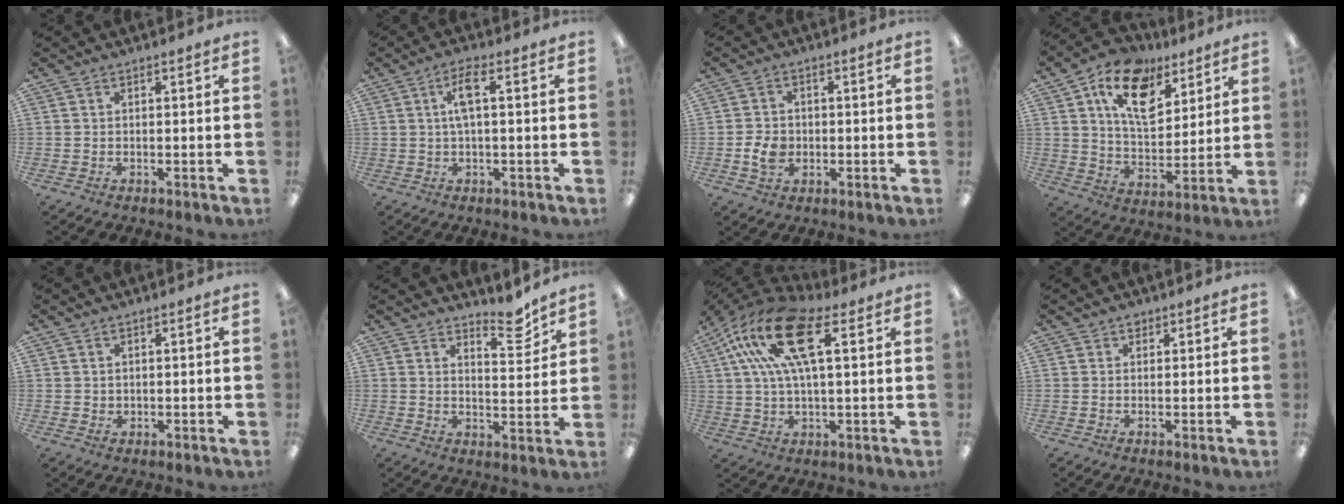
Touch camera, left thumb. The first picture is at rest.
{"total": 5.7, "force": [1.1, 1.6, 5.3], "torque": [-0.105, 0.011, 0.017]}
{"total": 5.2, "force": [-0.9, 3.9, 3.3], "torque": [-0.075, 0.002, -0.019]}
{"total": 15.5, "force": [9.1, 8.5, 9.3], "torque": [-0.155, -0.031, 0.163]}
{"total": 1.4, "force": [0.7, 1.0, 0.8], "torque": [-0.017, 0.003, 0.013]}
{"total": 7.6, "force": [6.1, 1.8, 4.1], "torque": [-0.041, -0.047, 0.098]}
{"total": 19.6, "force": [7.9, 8.2, 15.9], "torque": [-0.324, -0.005, 0.134]}
{"total": 1.1, "force": [0.8, 0.7, 0.4], "torque": [-0.002, -0.001, 0.012]}